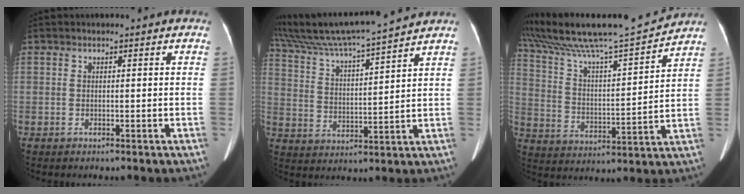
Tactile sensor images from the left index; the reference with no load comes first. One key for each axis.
{"total": 16.1, "fx": 14.6, "fy": -0.5, "fz": 6.6, "tx": -0.133, "ty": 0.015, "tz": 0.242}
{"total": 17.9, "fx": 16.4, "fy": -0.1, "fz": 7.0, "tx": -0.138, "ty": -0.003, "tz": 0.273}